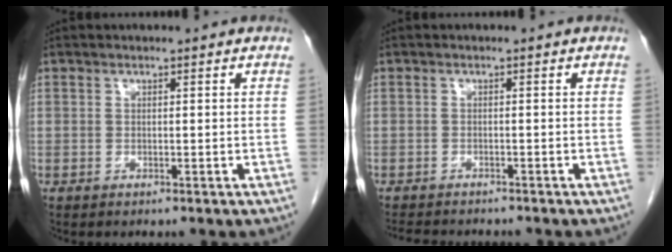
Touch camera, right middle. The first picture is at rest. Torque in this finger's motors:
{"motor_torque": [0.20, -0.14, -0.05, 0.01]}